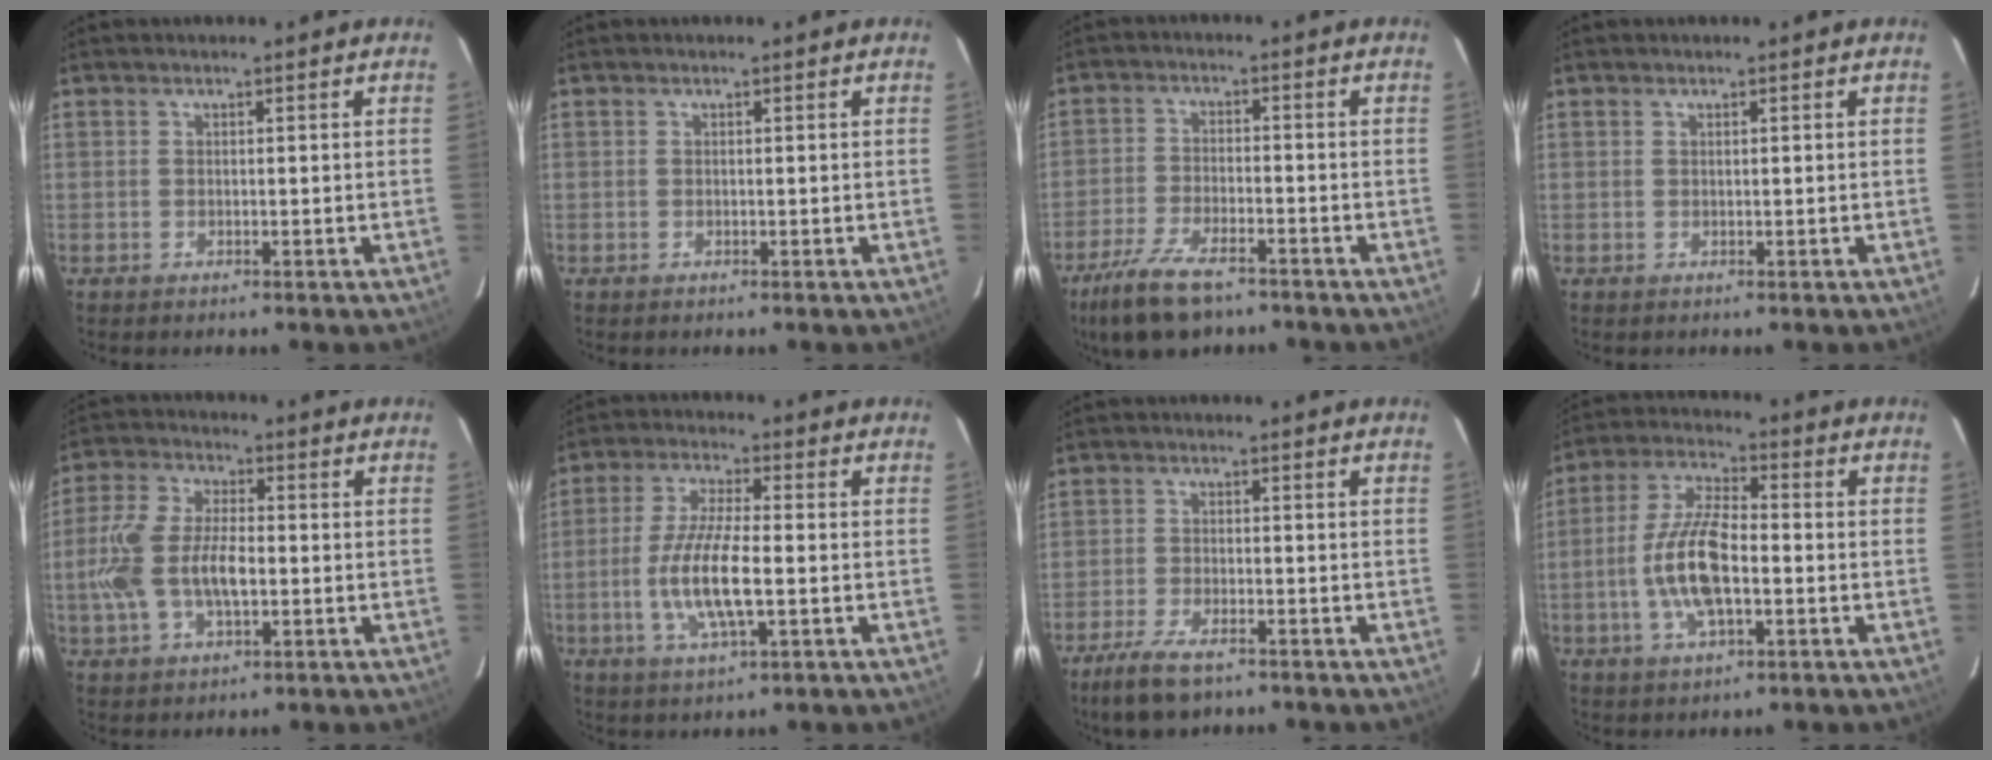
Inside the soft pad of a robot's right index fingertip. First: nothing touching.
{"total": 0.0}
{"total": 11.4, "force": [-8.3, 4.1, 6.7], "torque": [-0.162, -0.022, -0.153]}
{"total": 0.0}
{"total": 12.4, "force": [-1.7, 6.3, 10.5], "torque": [-0.224, 0.006, -0.032]}
{"total": 11.0, "force": [-2.2, 2.6, 10.4], "torque": [-0.211, -0.005, -0.045]}
{"total": 7.7, "force": [-5.6, 2.5, 4.7], "torque": [-0.121, -0.019, -0.104]}
{"total": 12.4, "force": [-2.5, 4.7, 11.2], "torque": [-0.232, 0.003, -0.049]}